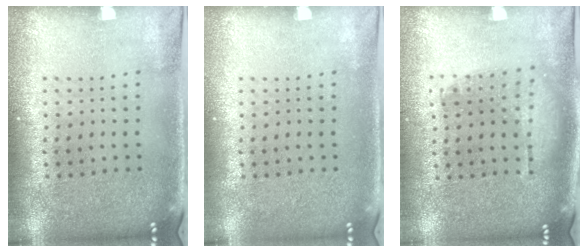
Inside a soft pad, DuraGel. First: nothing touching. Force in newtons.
{"total": 0.0}
{"total": 1.0, "press": 0.9, "slide": 0.4}